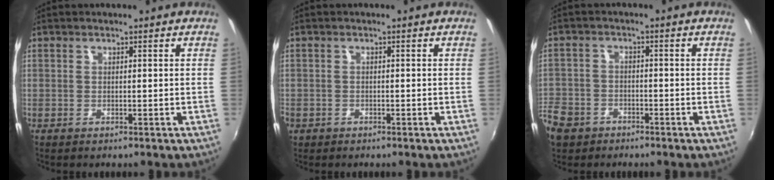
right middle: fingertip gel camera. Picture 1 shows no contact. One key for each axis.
{"total": 2.1, "fx": -1.2, "fy": 1.6, "fz": 0.7, "tx": -0.019, "ty": -0.003, "tz": -0.020}
{"total": 10.8, "fx": -5.6, "fy": 8.6, "fz": 3.4, "tx": -0.125, "ty": 0.011, "tz": -0.094}